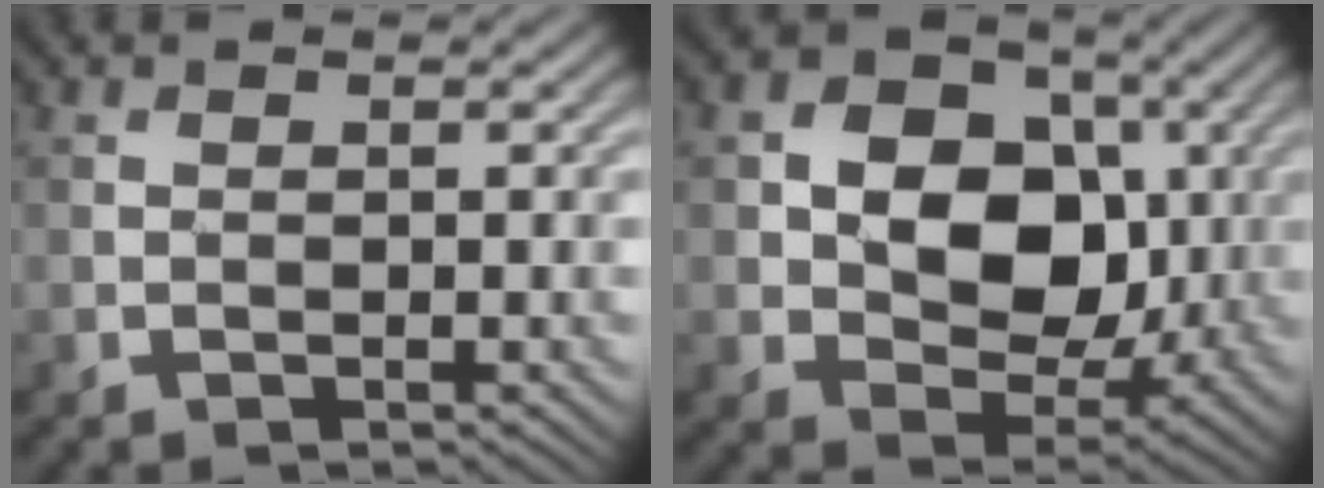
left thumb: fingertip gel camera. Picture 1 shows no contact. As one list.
[{"total": 10.9, "force": [1.1, 8.5, 6.7], "torque": [-0.125, -0.001, 0.003]}]